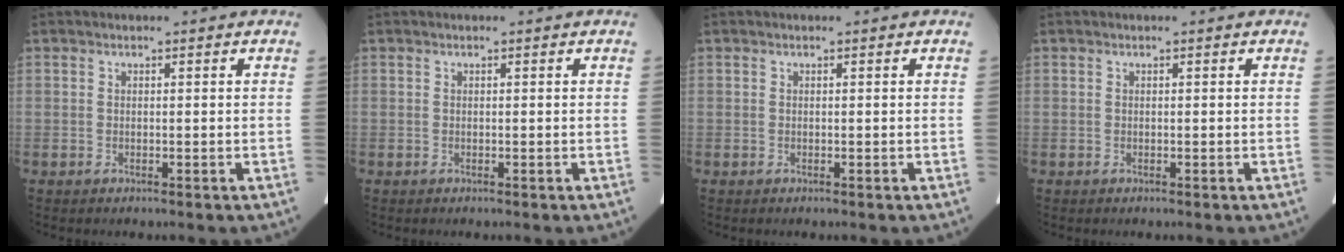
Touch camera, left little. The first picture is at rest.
{"total": 0.0}
{"total": 0.0}
{"total": 0.0}